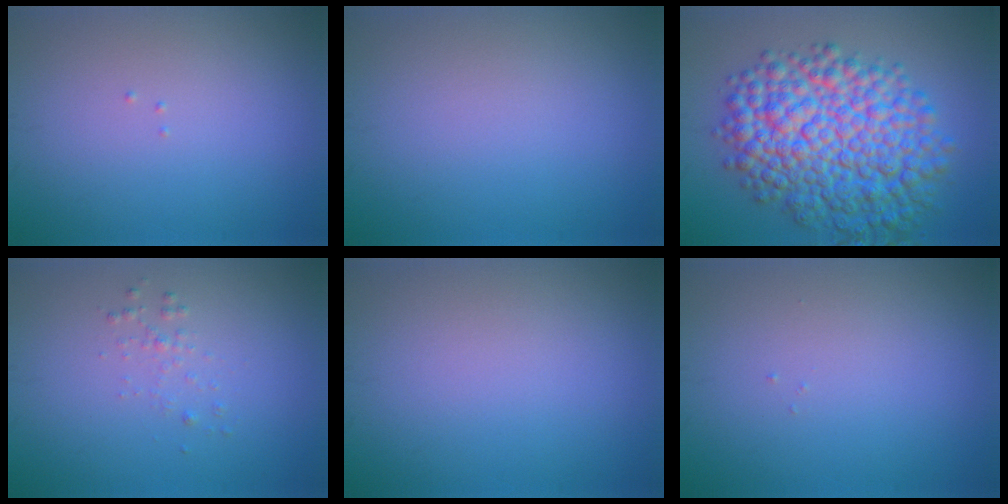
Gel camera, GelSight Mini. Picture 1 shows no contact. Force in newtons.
{"total": 0.0}
{"total": 11.6, "press": 11.6, "slide": 0.2}
{"total": 0.9, "press": 0.9, "slide": 0.0}
{"total": 0.0}
{"total": 0.0}